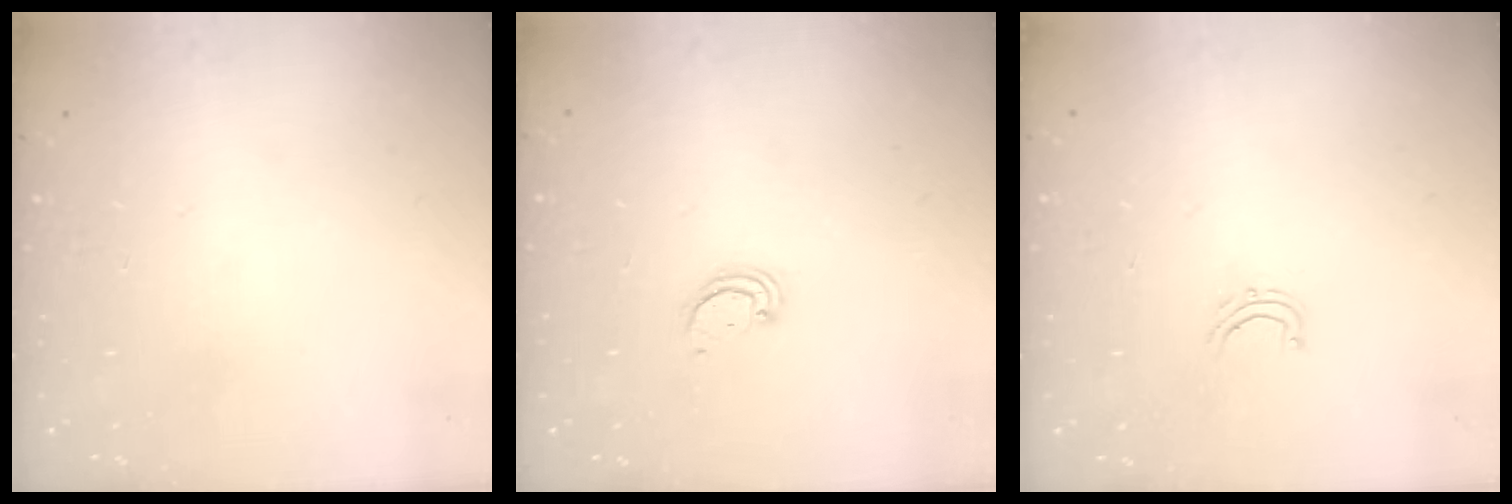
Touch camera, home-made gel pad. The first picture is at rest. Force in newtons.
{"total": 2.2, "press": 2.2, "slide": 0.2}
{"total": 3.9, "press": 3.9, "slide": 0.3}